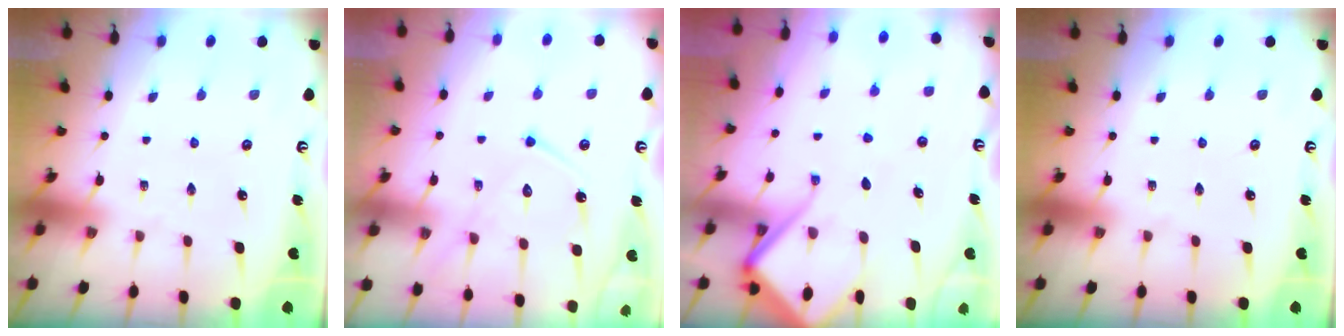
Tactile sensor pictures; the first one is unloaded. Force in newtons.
{"total": 13.6, "press": 13.6, "slide": 1.3}
{"total": 10.4, "press": 10.3, "slide": 0.8}
{"total": 0.0}